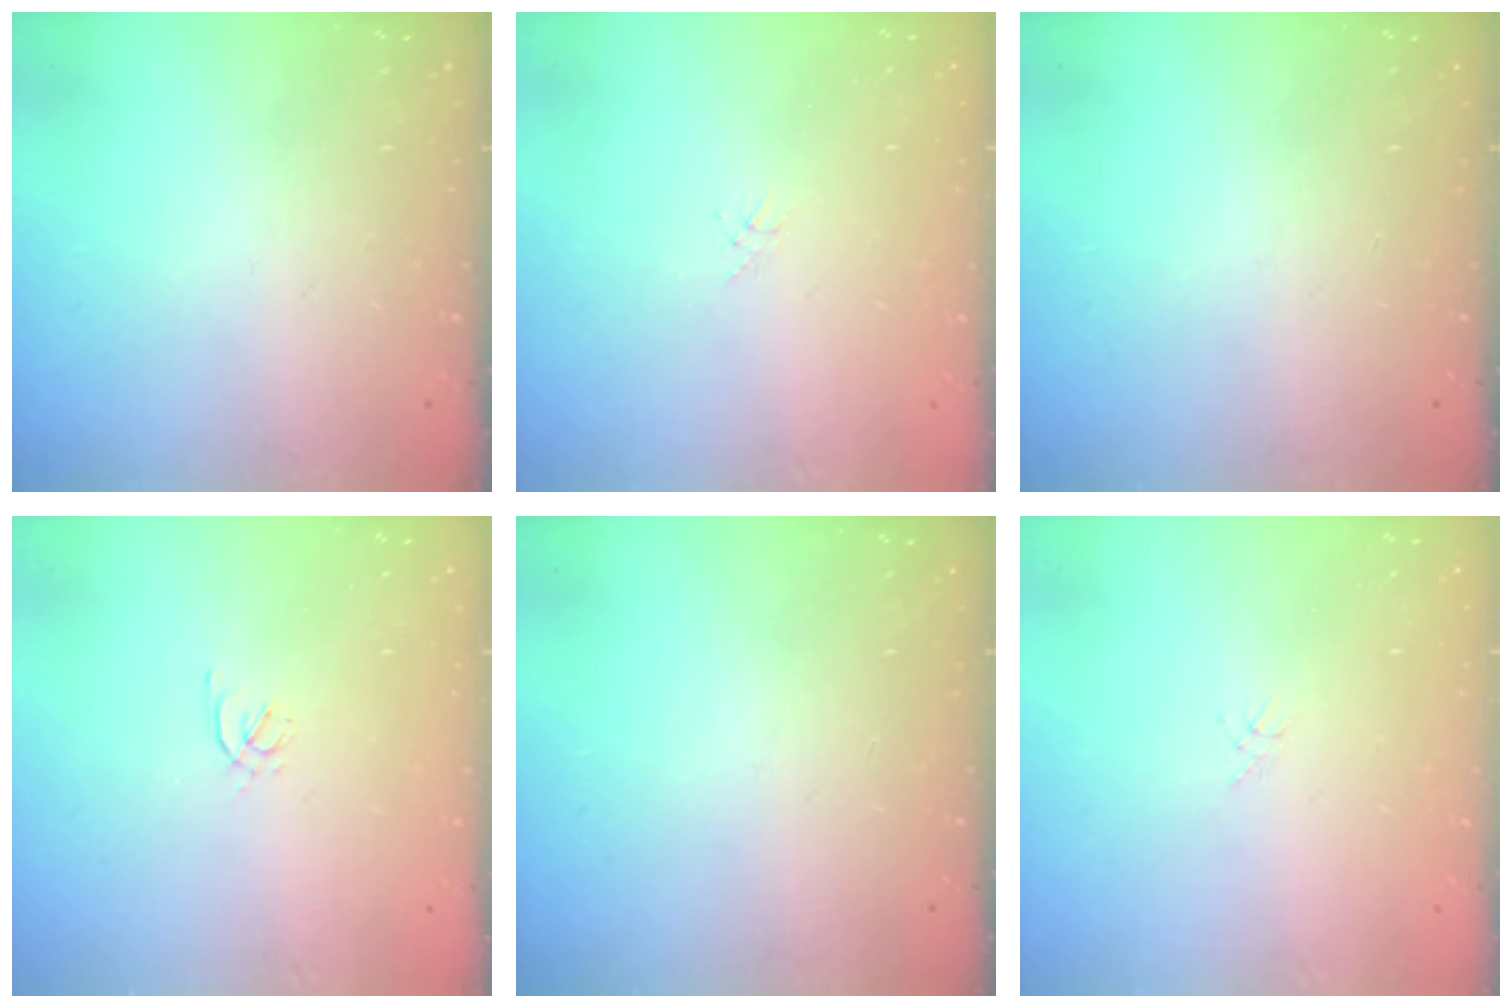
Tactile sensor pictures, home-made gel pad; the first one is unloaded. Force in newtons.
{"total": 1.3, "press": 1.2, "slide": 0.3}
{"total": 0.0}
{"total": 1.7, "press": 1.6, "slide": 0.5}
{"total": 0.0}
{"total": 1.3, "press": 1.2, "slide": 0.3}